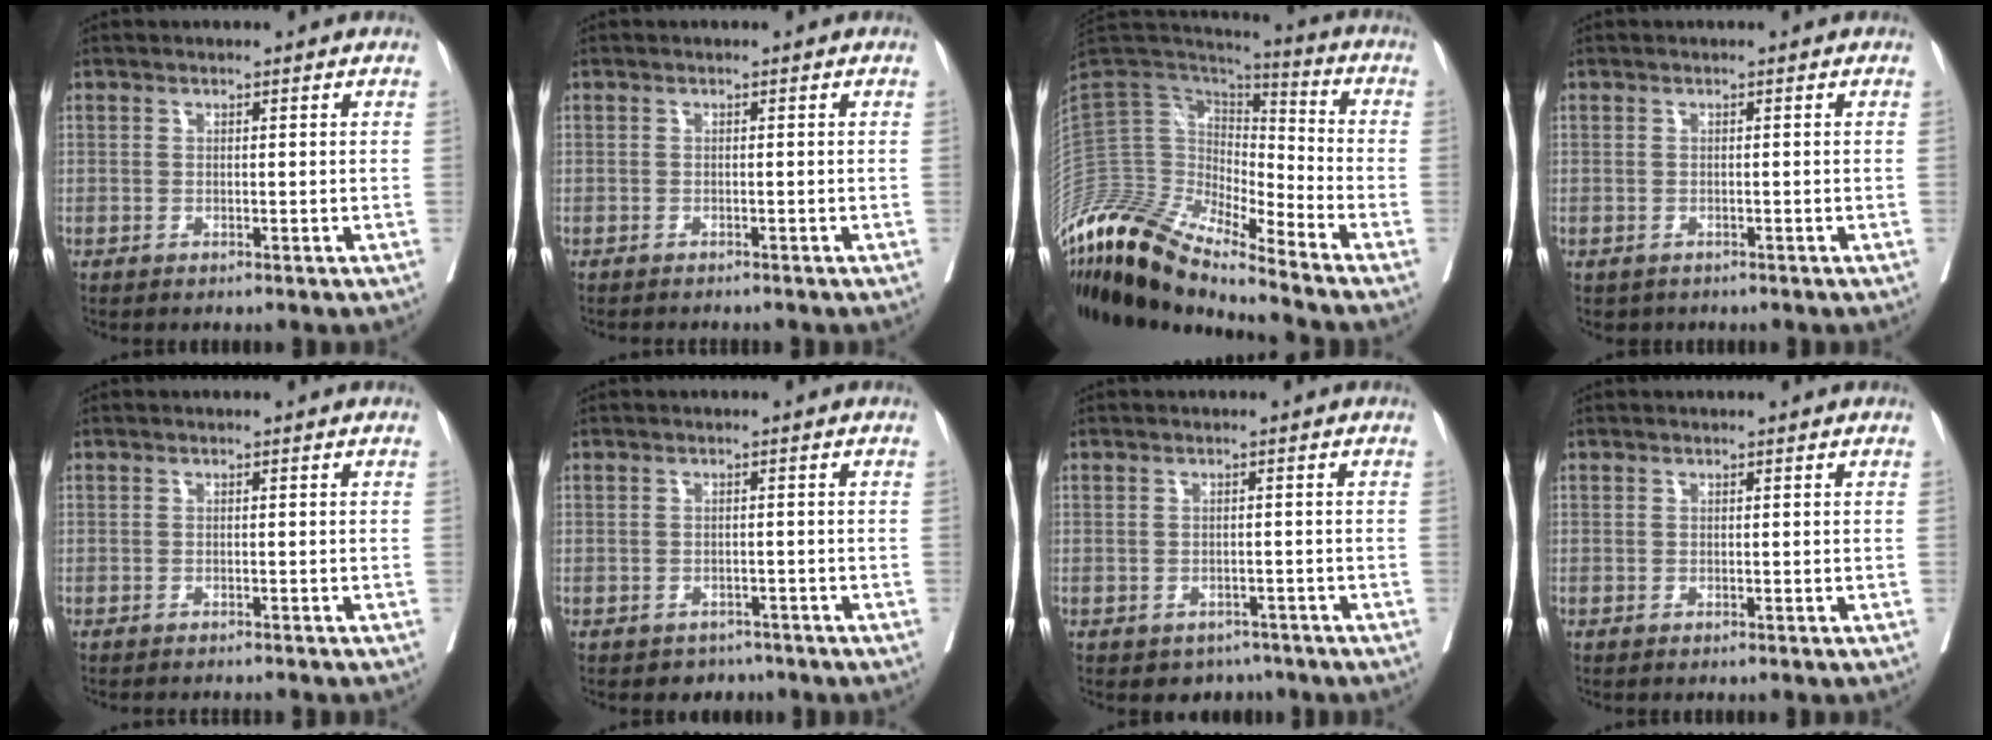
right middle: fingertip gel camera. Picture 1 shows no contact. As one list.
[{"total": 2.5, "force": [-2.4, 0.3, 0.8], "torque": [-0.009, -0.003, -0.030]}, {"total": 17.8, "force": [-15.2, 2.5, 9.0], "torque": [-0.171, 0.042, -0.286]}, {"total": 1.3, "force": [-0.8, 0.9, 0.3], "torque": [-0.009, 0.000, -0.007]}, {"total": 3.3, "force": [-3.2, 0.0, 1.0], "torque": [-0.006, -0.005, -0.042]}, {"total": 2.7, "force": [-2.1, 1.7, -0.2], "torque": [0.002, 0.006, -0.032]}, {"total": 3.1, "force": [-2.4, 2.0, 0.4], "torque": [0.004, 0.008, -0.028]}, {"total": 0.0}]